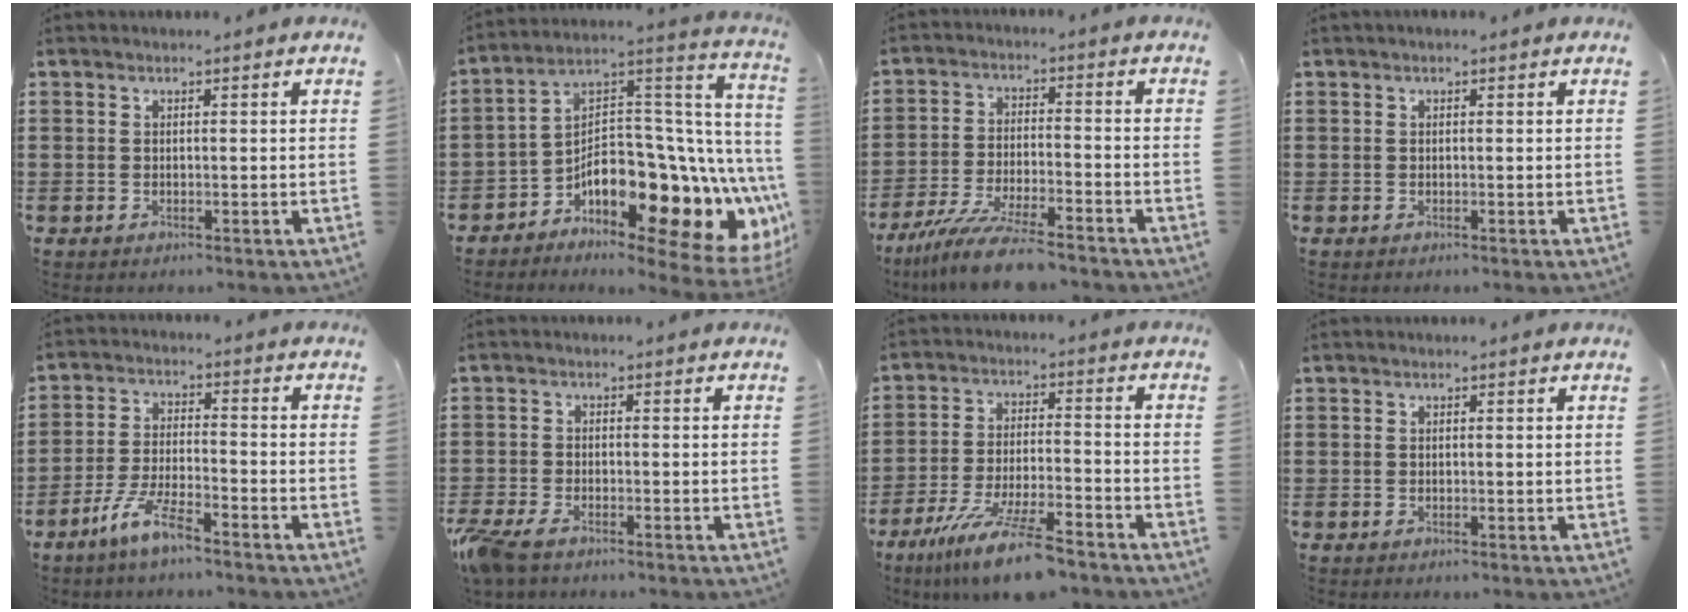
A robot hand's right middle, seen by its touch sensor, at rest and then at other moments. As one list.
[{"total": 11.5, "force": [-5.5, 5.2, 8.6], "torque": [-0.140, -0.043, -0.105]}, {"total": 9.8, "force": [-8.2, 1.0, 5.1], "torque": [-0.101, 0.007, -0.157]}, {"total": 0.0}, {"total": 6.8, "force": [-5.0, 1.0, 4.4], "torque": [-0.097, -0.004, -0.094]}, {"total": 3.3, "force": [-2.6, 0.7, 1.8], "torque": [-0.066, -0.011, -0.062]}, {"total": 11.1, "force": [-8.8, 1.0, 6.7], "torque": [-0.135, 0.003, -0.170]}, {"total": 0.0}]